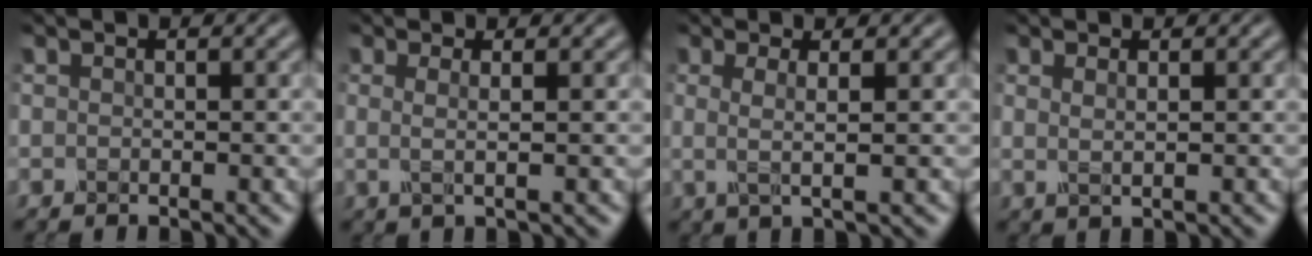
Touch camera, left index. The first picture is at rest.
{"total": 1.9, "force": [0.3, 0.6, 1.7], "torque": [-0.033, -0.002, -0.002]}
{"total": 2.3, "force": [0.4, 0.5, 2.2], "torque": [-0.044, -0.004, 0.004]}
{"total": 1.3, "force": [0.5, 0.4, 1.1], "torque": [-0.017, -0.002, 0.009]}